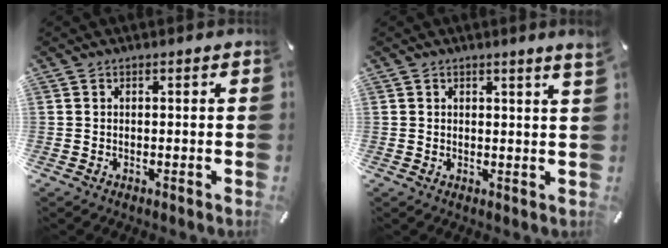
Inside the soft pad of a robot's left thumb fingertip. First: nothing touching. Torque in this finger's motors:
{"motor_torque": [0.30, -0.30, 0.02, -0.16, 0.03]}